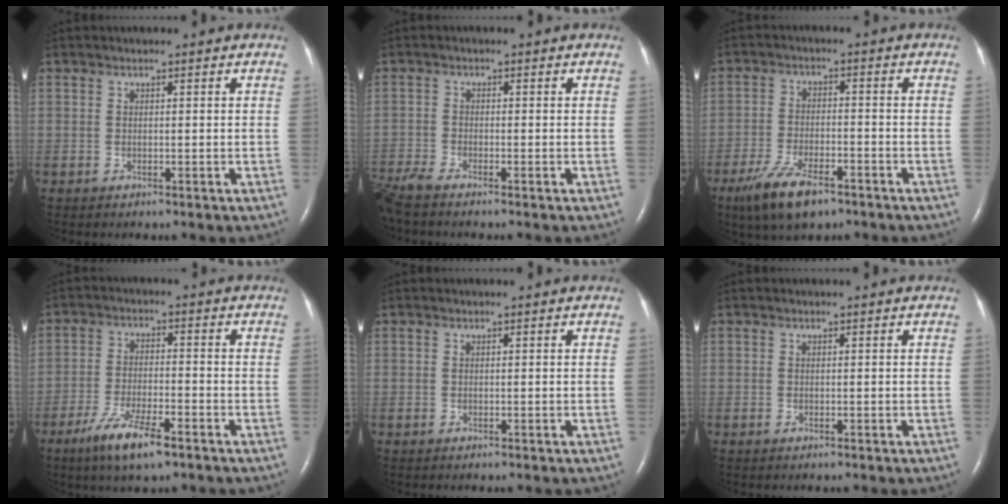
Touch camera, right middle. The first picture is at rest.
{"total": 4.0, "force": [-3.6, -0.1, 1.8], "torque": [-0.044, -0.016, -0.074]}
{"total": 8.9, "force": [-5.9, 2.8, 6.0], "torque": [-0.123, -0.012, -0.101]}
{"total": 8.0, "force": [-5.1, 1.4, 5.9], "torque": [-0.122, -0.014, -0.089]}
{"total": 0.0}
{"total": 0.0}